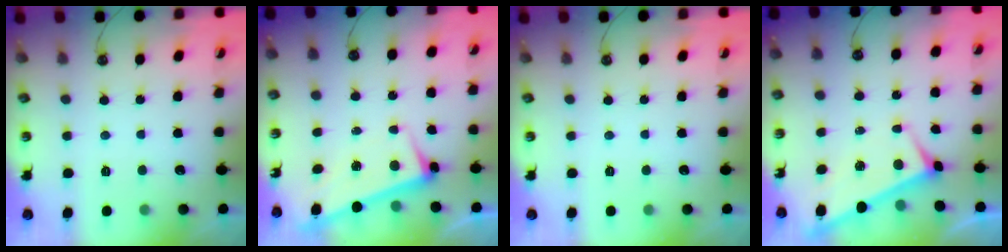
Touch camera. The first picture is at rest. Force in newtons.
{"total": 2.6, "press": 2.5, "slide": 0.7}
{"total": 0.0}
{"total": 3.7, "press": 3.7, "slide": 0.5}